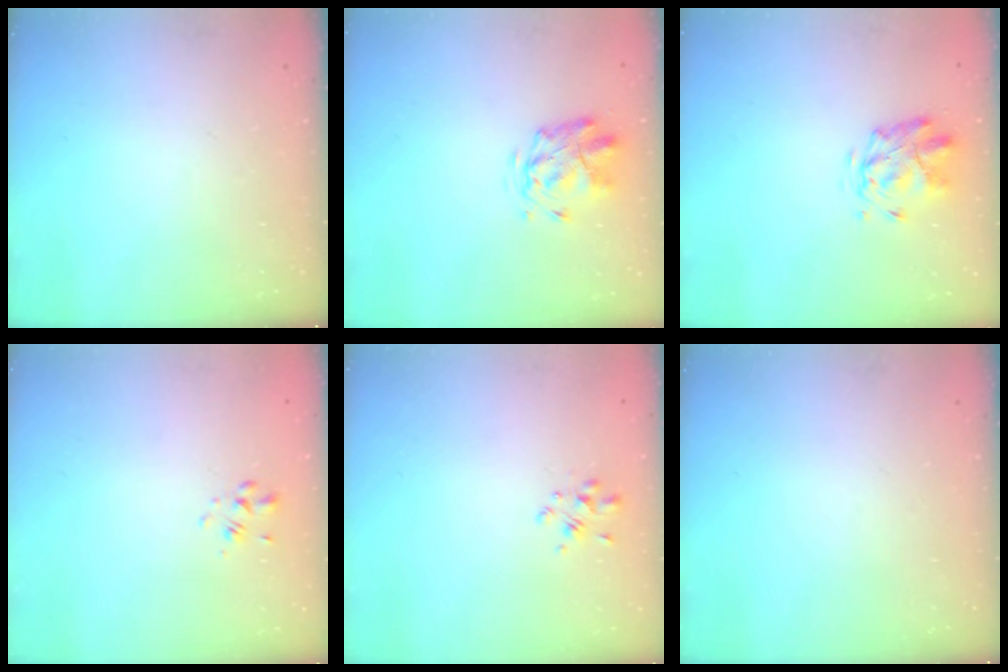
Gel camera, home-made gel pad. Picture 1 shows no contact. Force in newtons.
{"total": 2.9, "press": 2.5, "slide": 1.5}
{"total": 2.8, "press": 2.4, "slide": 1.4}
{"total": 0.9, "press": 0.7, "slide": 0.6}
{"total": 2.4, "press": 2.2, "slide": 0.9}
{"total": 0.0}